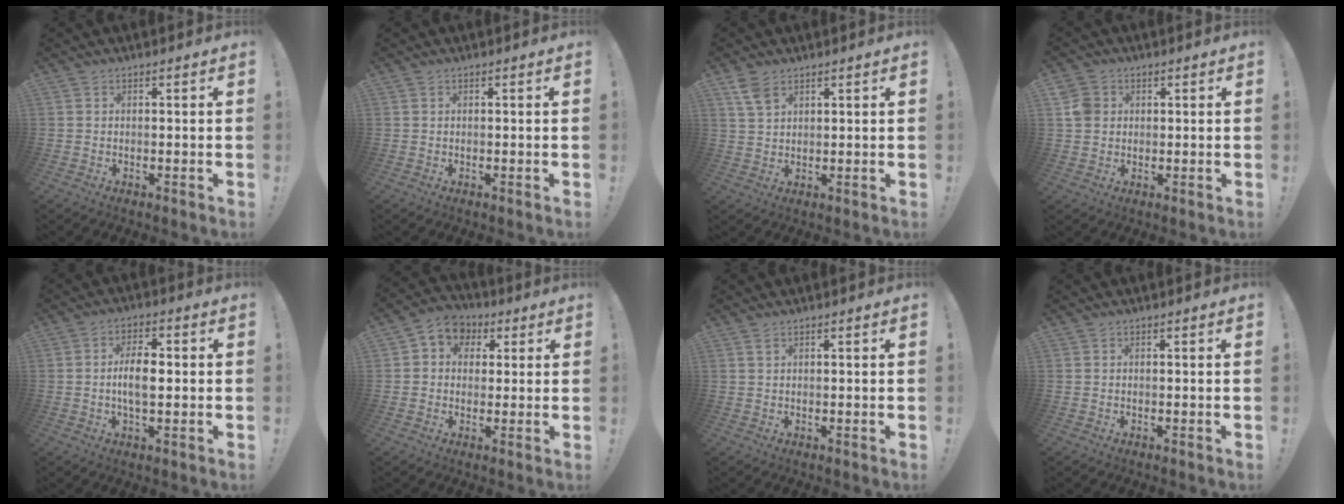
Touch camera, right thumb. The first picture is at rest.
{"total": 0.0}
{"total": 5.2, "force": [3.3, 2.6, 3.1], "torque": [-0.056, -0.015, 0.062]}
{"total": 5.2, "force": [1.3, 4.6, 2.1], "torque": [-0.033, 0.010, 0.029]}
{"total": 7.4, "force": [-0.5, 3.4, 6.6], "torque": [-0.114, 0.003, -0.016]}
{"total": 6.5, "force": [1.2, 5.9, 2.4], "torque": [-0.031, -0.001, 0.027]}
{"total": 1.3, "force": [0.7, 0.3, 1.0], "torque": [-0.019, -0.001, 0.012]}
{"total": 0.0}